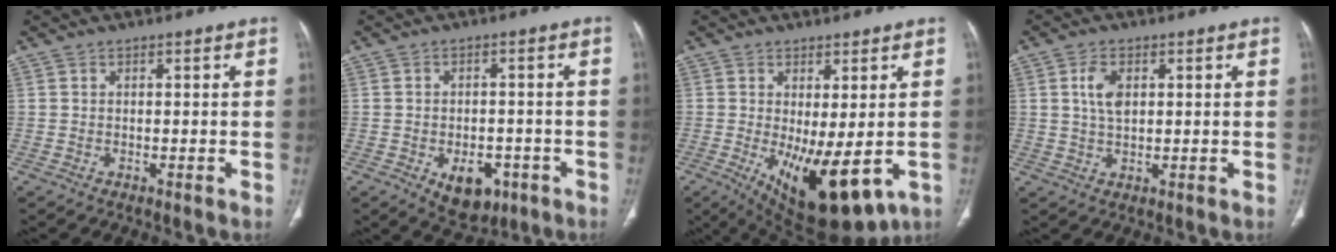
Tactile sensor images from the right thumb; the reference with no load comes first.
{"total": 8.1, "force": [-3.5, 5.1, 5.1], "torque": [-0.050, 0.012, -0.037]}
{"total": 14.0, "force": [-3.3, 5.3, 12.5], "torque": [-0.188, -0.023, -0.026]}
{"total": 4.5, "force": [1.2, 2.6, 3.5], "torque": [-0.063, -0.001, 0.022]}